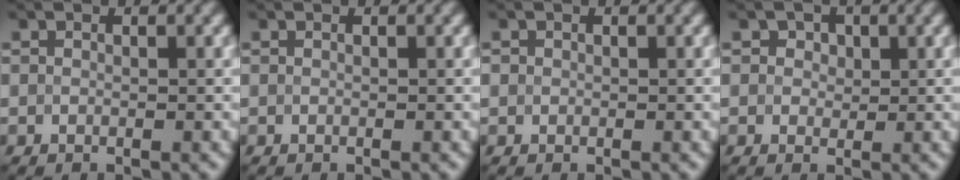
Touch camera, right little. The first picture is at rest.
{"total": 0.0}
{"total": 0.0}
{"total": 1.9, "force": [0.9, 1.4, 1.0], "torque": [-0.012, 0.010, 0.003]}